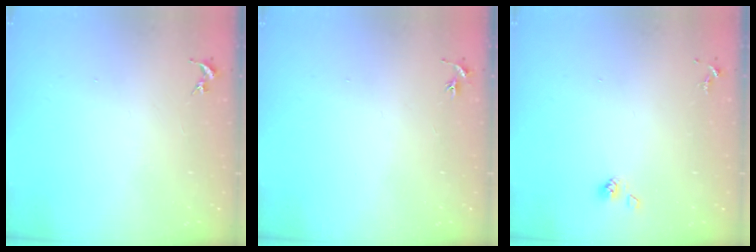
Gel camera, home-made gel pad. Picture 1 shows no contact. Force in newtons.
{"total": 3.0, "press": 3.0, "slide": 0.3}
{"total": 4.6, "press": 4.1, "slide": 2.2}